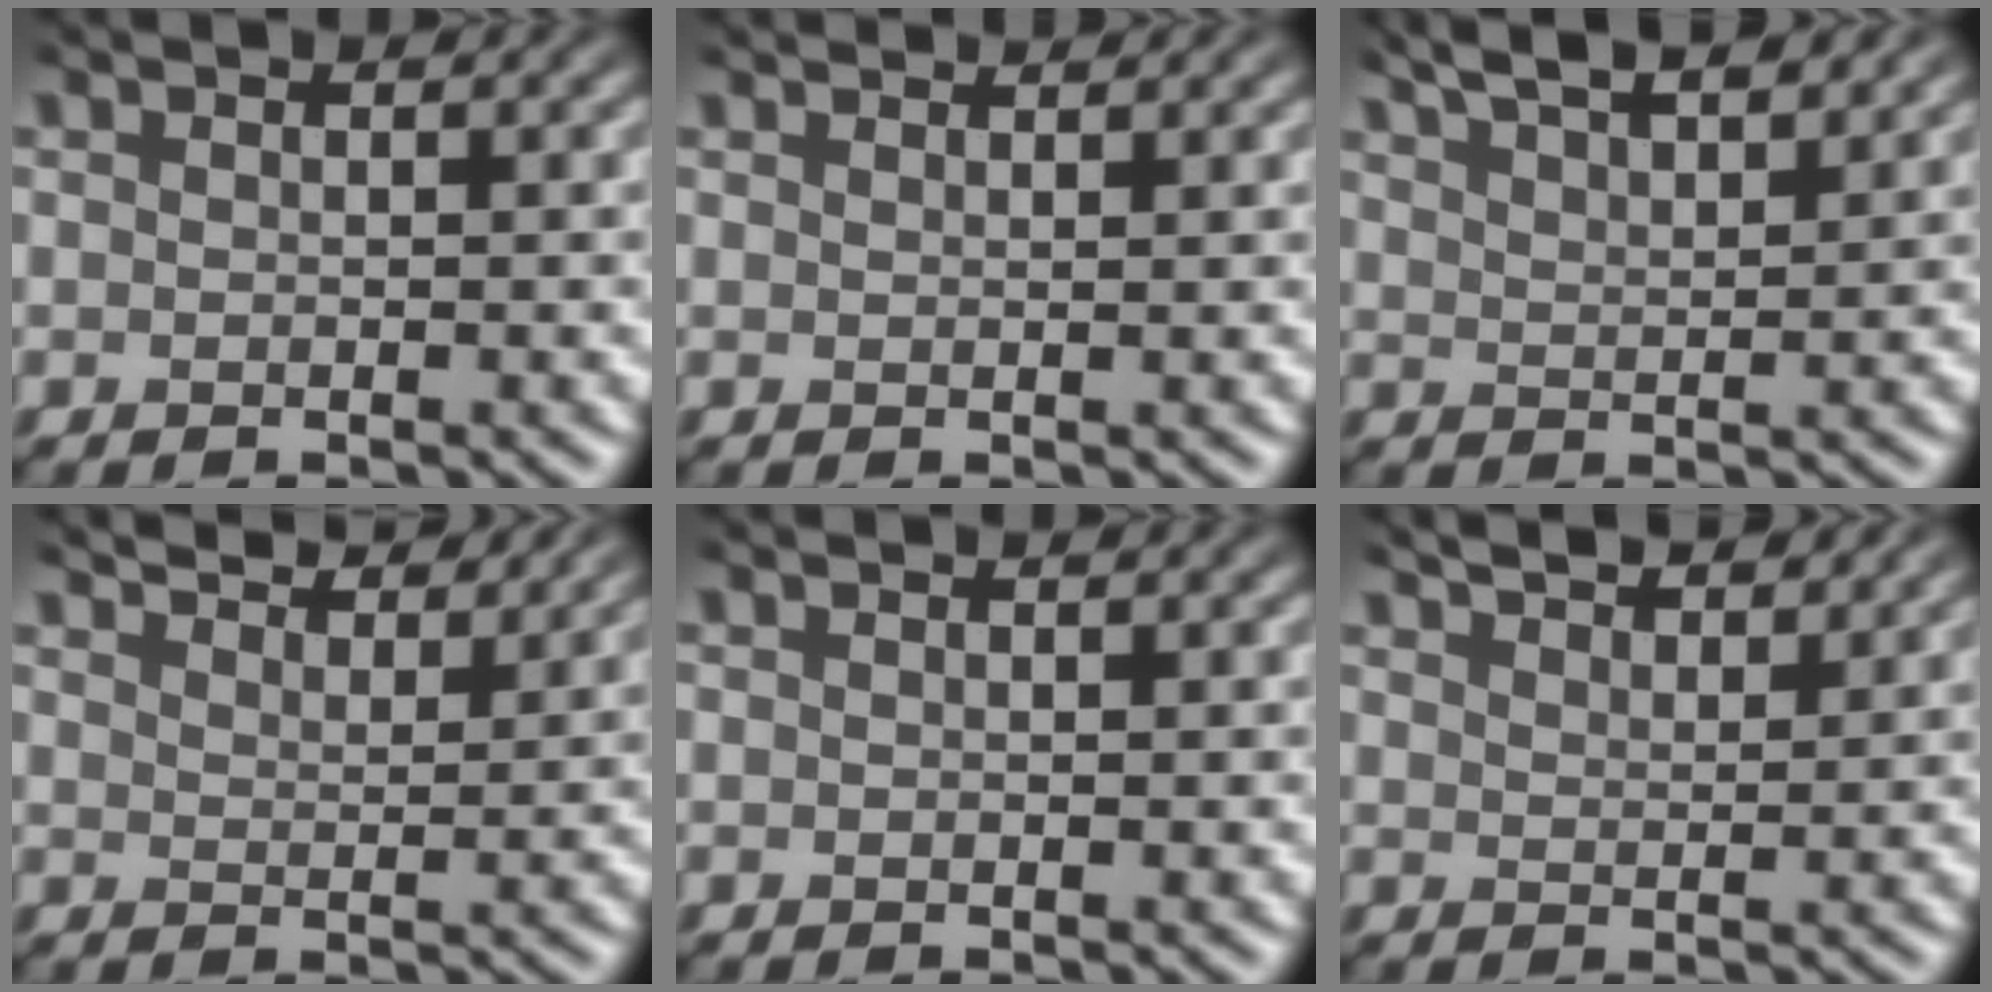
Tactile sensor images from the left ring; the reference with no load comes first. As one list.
[{"total": 2.3, "force": [2.2, 0.3, 0.7], "torque": [-0.013, 0.003, 0.022]}, {"total": 7.9, "force": [6.1, 2.4, 4.3], "torque": [-0.043, 0.034, 0.058]}, {"total": 5.7, "force": [5.3, 0.9, 1.8], "torque": [-0.026, 0.005, 0.063]}, {"total": 0.0}, {"total": 4.6, "force": [4.1, 1.0, 1.8], "torque": [-0.019, 0.010, 0.048]}]